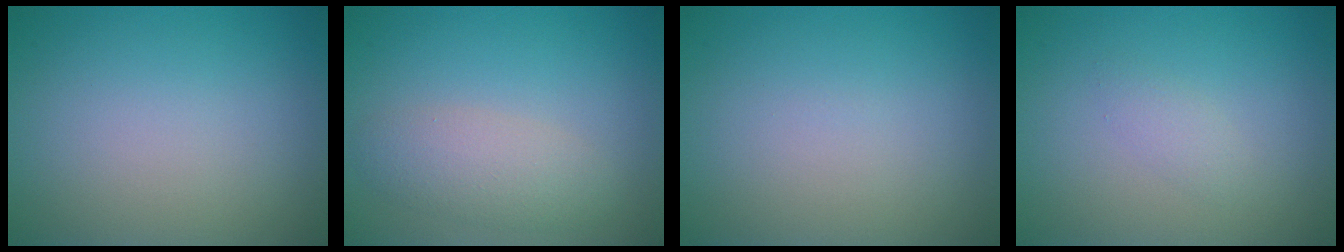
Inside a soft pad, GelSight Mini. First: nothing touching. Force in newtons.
{"total": 2.9, "press": 2.9, "slide": 0.2}
{"total": 0.0}
{"total": 1.1, "press": 1.1, "slide": 0.0}